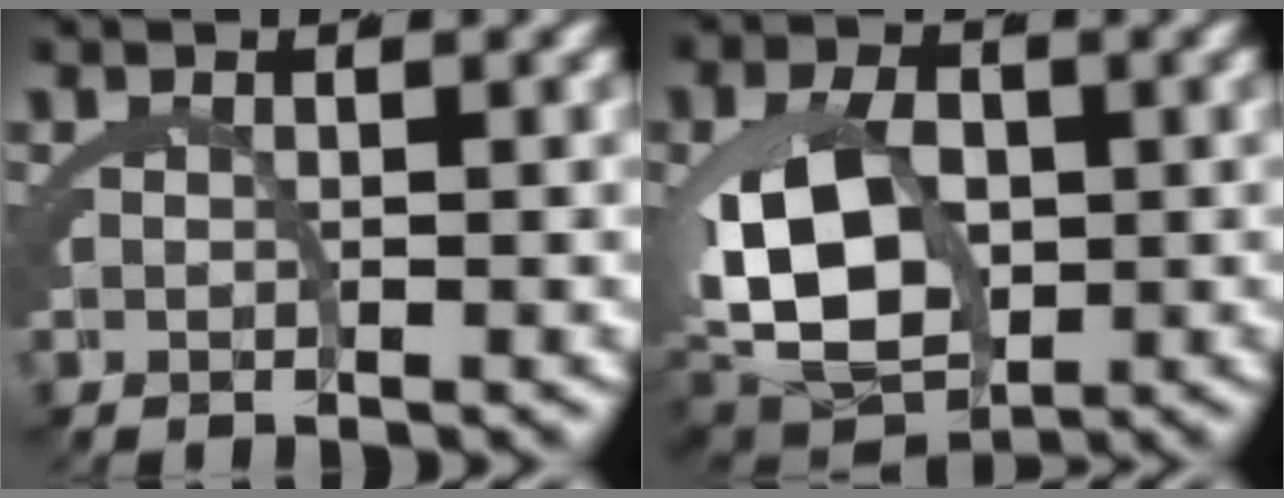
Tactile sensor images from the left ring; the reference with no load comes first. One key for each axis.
{"total": 10.8, "fx": -0.5, "fy": 7.7, "fz": 7.6, "tx": -0.169, "ty": -0.039, "tz": 0.012}